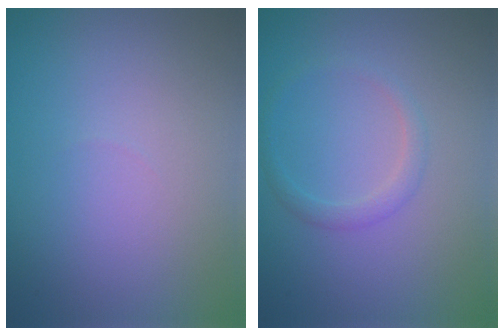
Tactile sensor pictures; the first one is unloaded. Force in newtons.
{"total": 1.6, "press": 1.6, "slide": 0.1}